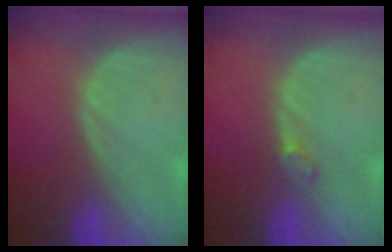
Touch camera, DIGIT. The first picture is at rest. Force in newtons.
{"total": 1.2, "press": 1.1, "slide": 0.2}